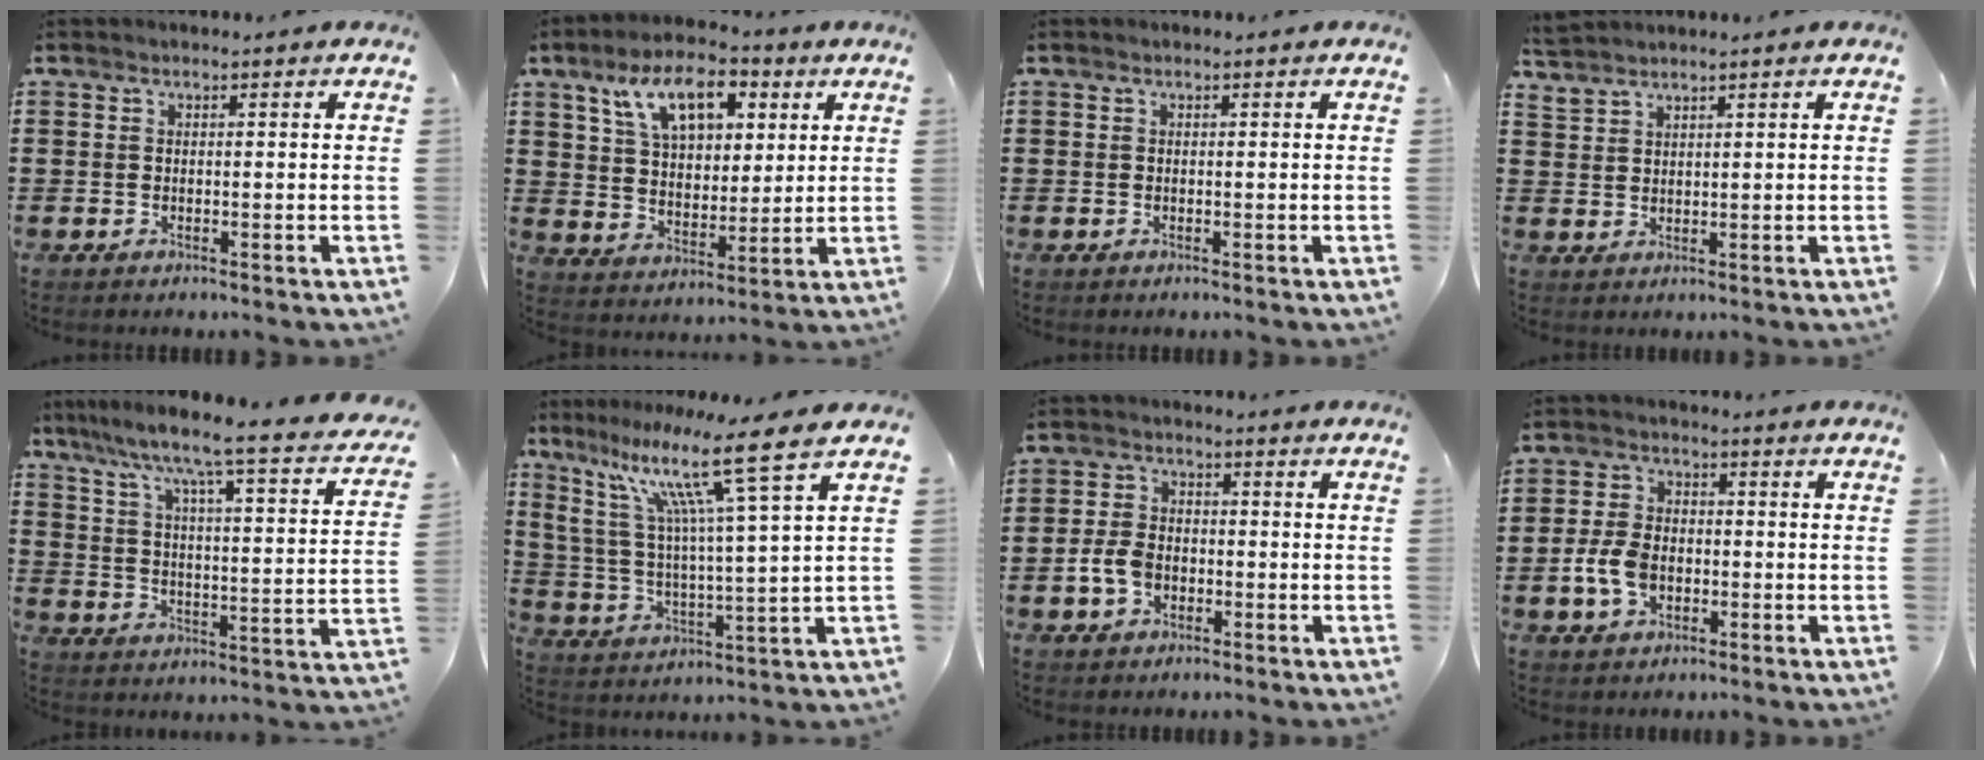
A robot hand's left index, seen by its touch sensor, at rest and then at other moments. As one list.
[{"total": 10.3, "force": [6.1, 5.0, 6.7], "torque": [-0.128, -0.002, 0.105]}, {"total": 0.0}, {"total": 2.3, "force": [2.2, 0.6, -0.1], "torque": [-0.006, -0.001, 0.044]}, {"total": 5.6, "force": [4.6, -1.0, 3.0], "torque": [-0.074, -0.058, 0.060]}, {"total": 13.1, "force": [8.9, 0.0, 9.7], "torque": [-0.207, -0.045, 0.138]}, {"total": 4.8, "force": [-1.5, 3.3, 3.2], "torque": [-0.079, 0.001, -0.033]}, {"total": 6.1, "force": [-1.5, 4.0, 4.4], "torque": [-0.113, -0.002, -0.036]}]